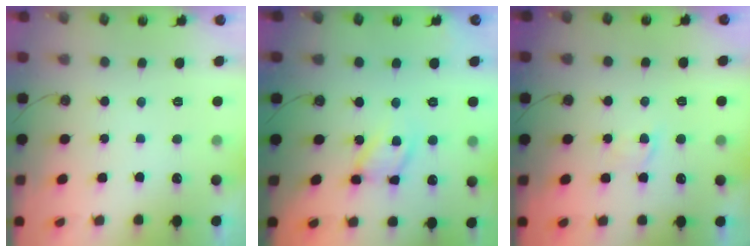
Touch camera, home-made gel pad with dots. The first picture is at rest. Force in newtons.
{"total": 11.4, "press": 11.3, "slide": 0.9}
{"total": 1.6, "press": 1.6, "slide": 0.3}